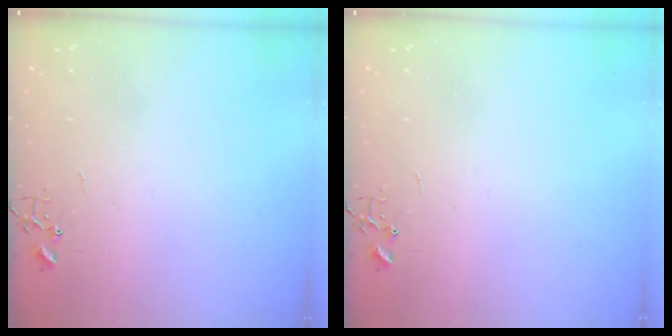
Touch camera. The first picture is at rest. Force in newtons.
{"total": 0.0}